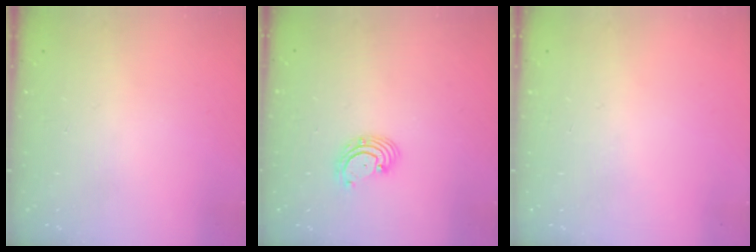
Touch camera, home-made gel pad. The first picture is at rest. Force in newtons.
{"total": 2.9, "press": 2.9, "slide": 0.1}
{"total": 0.0}